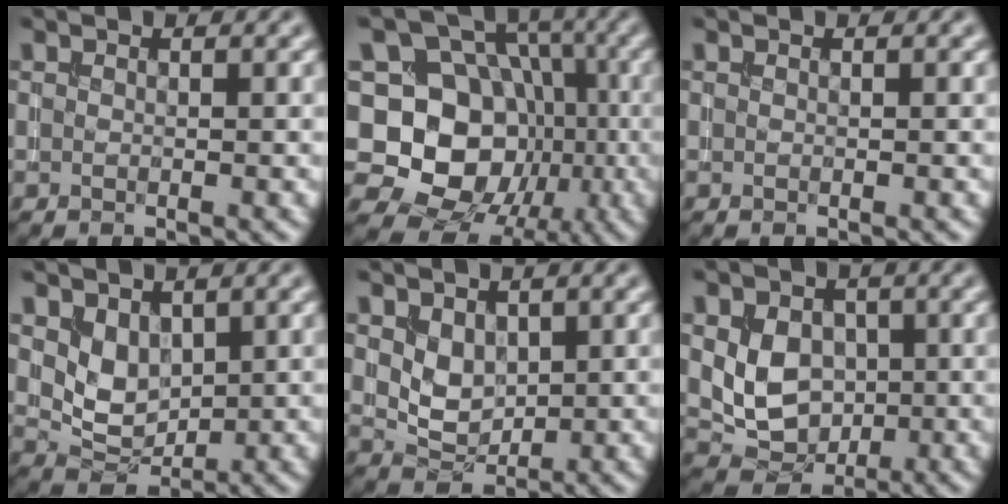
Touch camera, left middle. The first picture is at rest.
{"total": 14.0, "force": [-1.4, 12.0, 7.0], "torque": [-0.122, 0.017, -0.045]}
{"total": 0.0}
{"total": 3.1, "force": [1.3, 2.2, 1.9], "torque": [-0.038, -0.011, 0.030]}
{"total": 2.7, "force": [0.9, 1.9, 1.6], "torque": [-0.029, -0.008, 0.023]}
{"total": 5.0, "force": [0.3, 3.9, 3.0], "torque": [-0.054, -0.009, 0.009]}